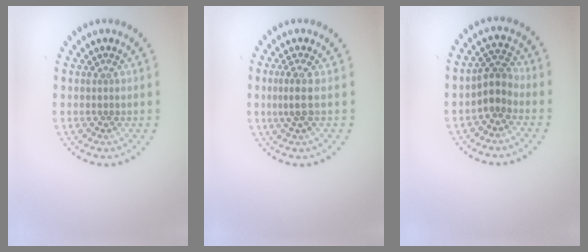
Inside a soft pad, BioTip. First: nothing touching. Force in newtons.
{"total": 1.9, "press": 1.3, "slide": 1.4}
{"total": 2.3, "press": 1.9, "slide": 1.3}